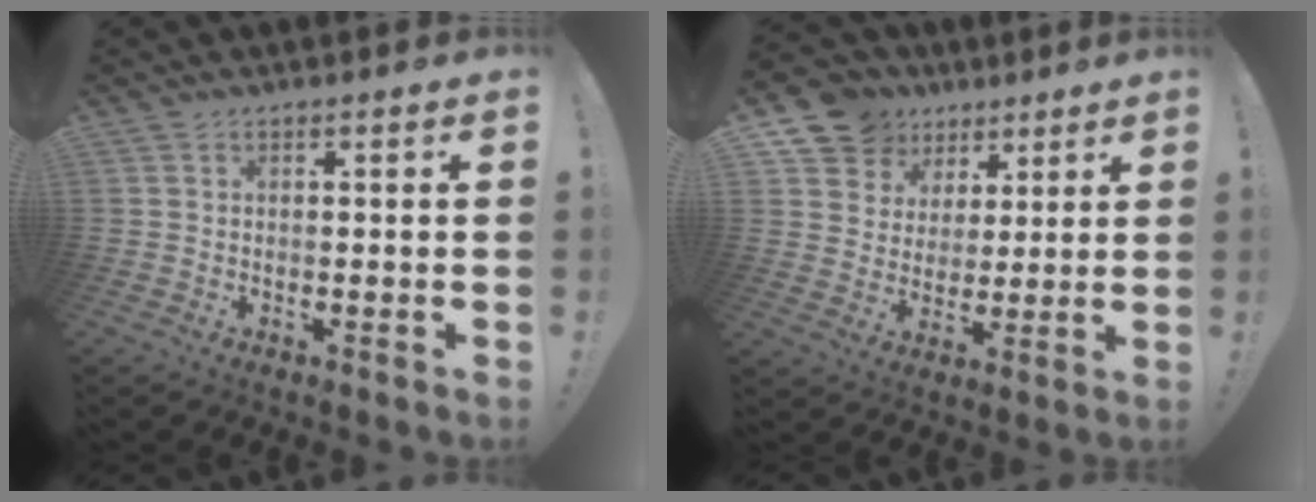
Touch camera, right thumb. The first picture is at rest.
{"total": 10.6, "force": [6.0, 8.5, 2.0], "torque": [-0.035, -0.043, 0.123]}